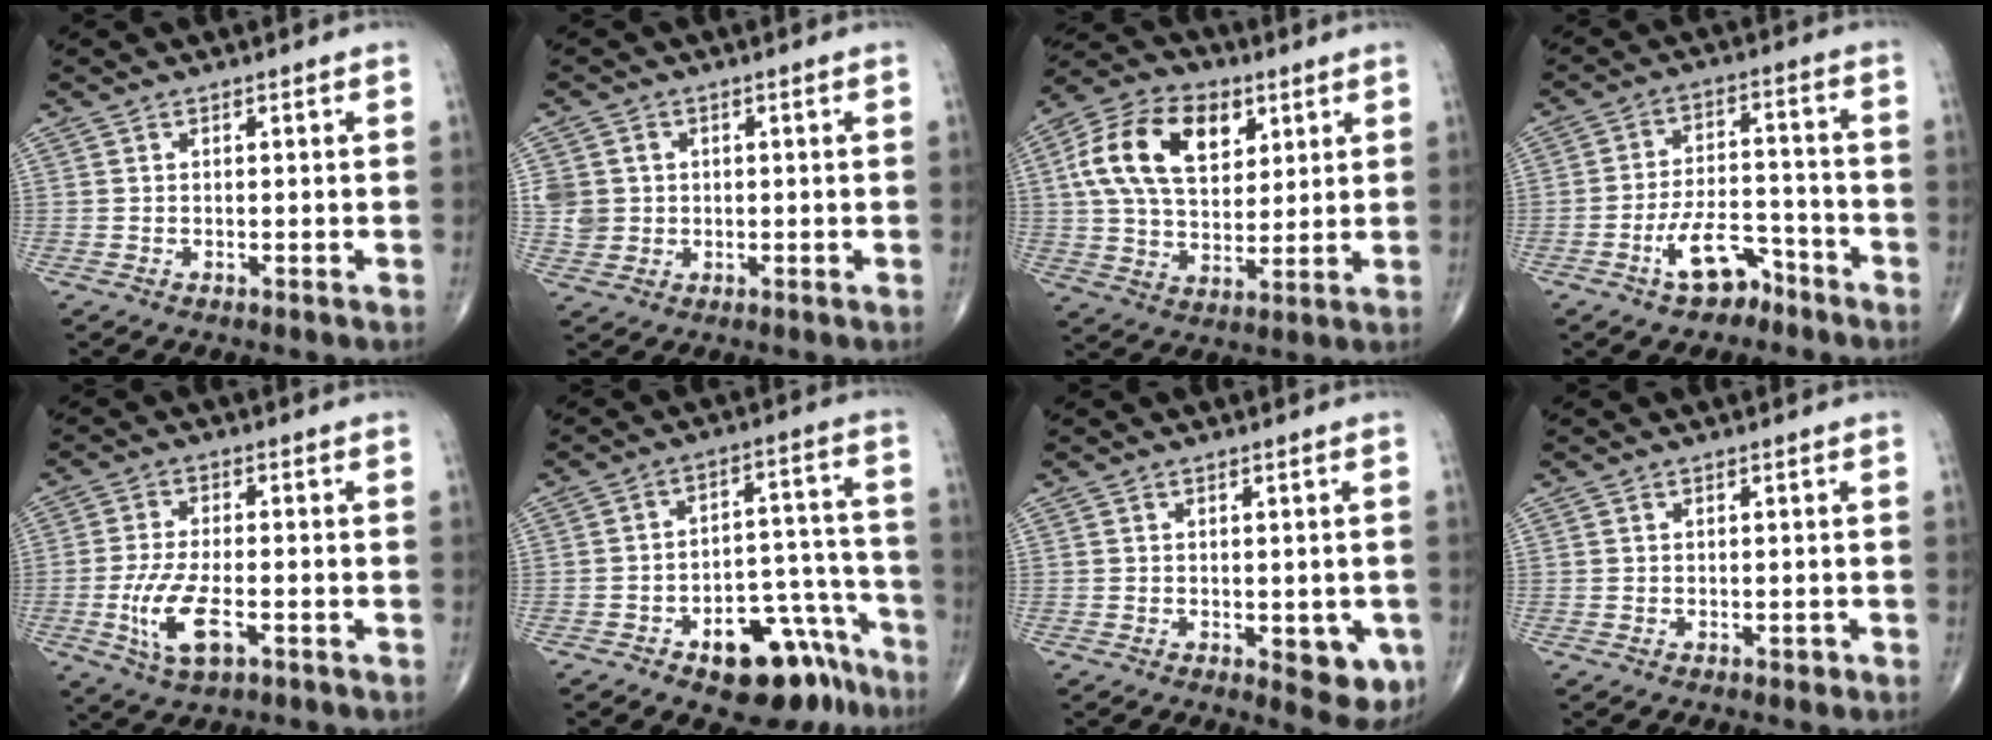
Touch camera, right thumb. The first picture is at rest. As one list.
[{"total": 4.9, "force": [0.5, 4.5, 1.9], "torque": [-0.020, 0.003, 0.017]}, {"total": 17.5, "force": [5.8, 11.0, 12.3], "torque": [-0.207, -0.002, 0.101]}, {"total": 8.9, "force": [-5.5, 4.5, 5.3], "torque": [-0.079, 0.048, -0.093]}, {"total": 9.3, "force": [-3.0, 3.9, 7.9], "torque": [-0.166, 0.003, -0.052]}, {"total": 15.3, "force": [-9.2, 7.7, 9.4], "torque": [-0.079, 0.091, -0.125]}, {"total": 6.8, "force": [-1.9, 3.2, 5.7], "torque": [-0.045, -0.008, -0.016]}, {"total": 0.8, "force": [-0.2, 0.5, 0.5], "torque": [-0.004, 0.000, -0.004]}]